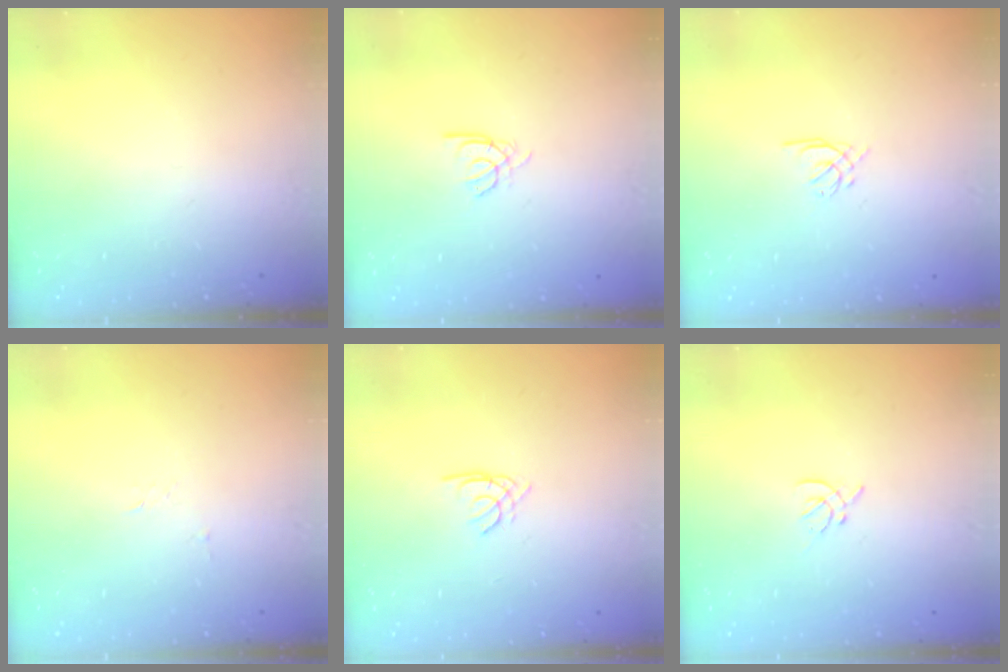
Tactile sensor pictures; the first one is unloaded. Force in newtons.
{"total": 2.4, "press": 2.4, "slide": 0.4}
{"total": 1.4, "press": 1.3, "slide": 0.5}
{"total": 2.7, "press": 2.7, "slide": 0.3}
{"total": 1.2, "press": 1.1, "slide": 0.3}
{"total": 2.0, "press": 1.9, "slide": 0.5}